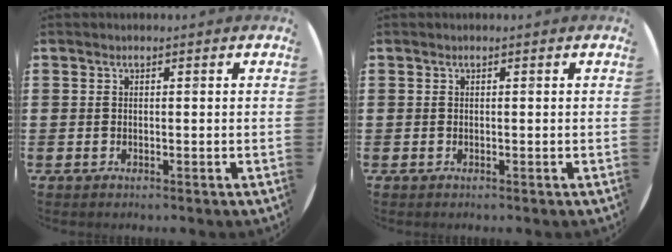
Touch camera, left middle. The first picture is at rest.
{"total": 0.0}